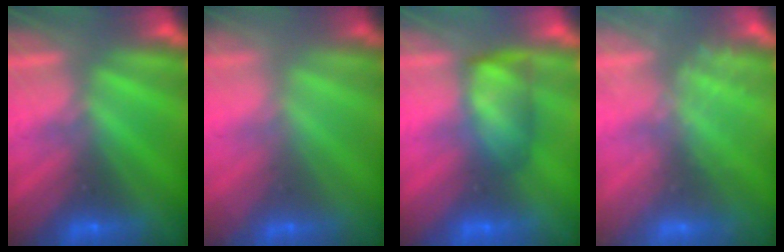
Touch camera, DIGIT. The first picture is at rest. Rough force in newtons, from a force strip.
{"total": 1.5}
{"total": 4.8}
{"total": 2.4}